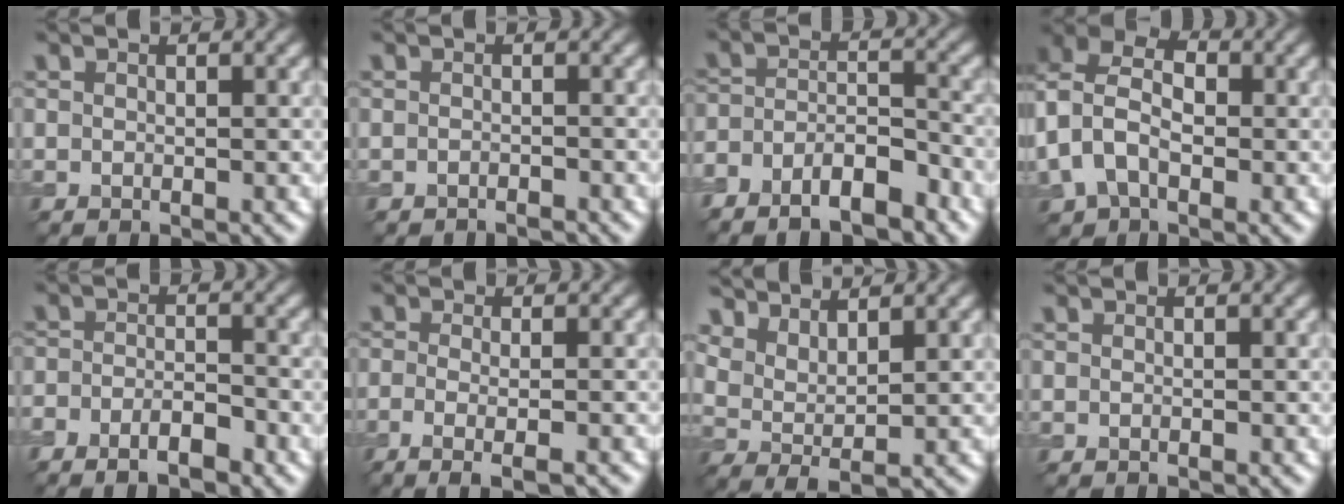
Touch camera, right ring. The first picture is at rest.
{"total": 1.0, "force": [-1.0, 0.1, 0.1], "torque": [0.000, -0.003, -0.018]}
{"total": 6.3, "force": [-4.7, 2.1, 3.5], "torque": [-0.058, 0.000, -0.085]}
{"total": 7.1, "force": [-0.4, 5.0, 5.0], "torque": [-0.110, 0.012, -0.022]}
{"total": 3.9, "force": [-2.7, 1.2, 2.5], "torque": [-0.045, -0.001, -0.048]}
{"total": 4.0, "force": [-1.6, 1.4, 3.4], "torque": [-0.040, -0.011, -0.022]}
{"total": 4.1, "force": [3.3, 1.1, 2.2], "torque": [-0.050, -0.002, 0.069]}
{"total": 0.0}